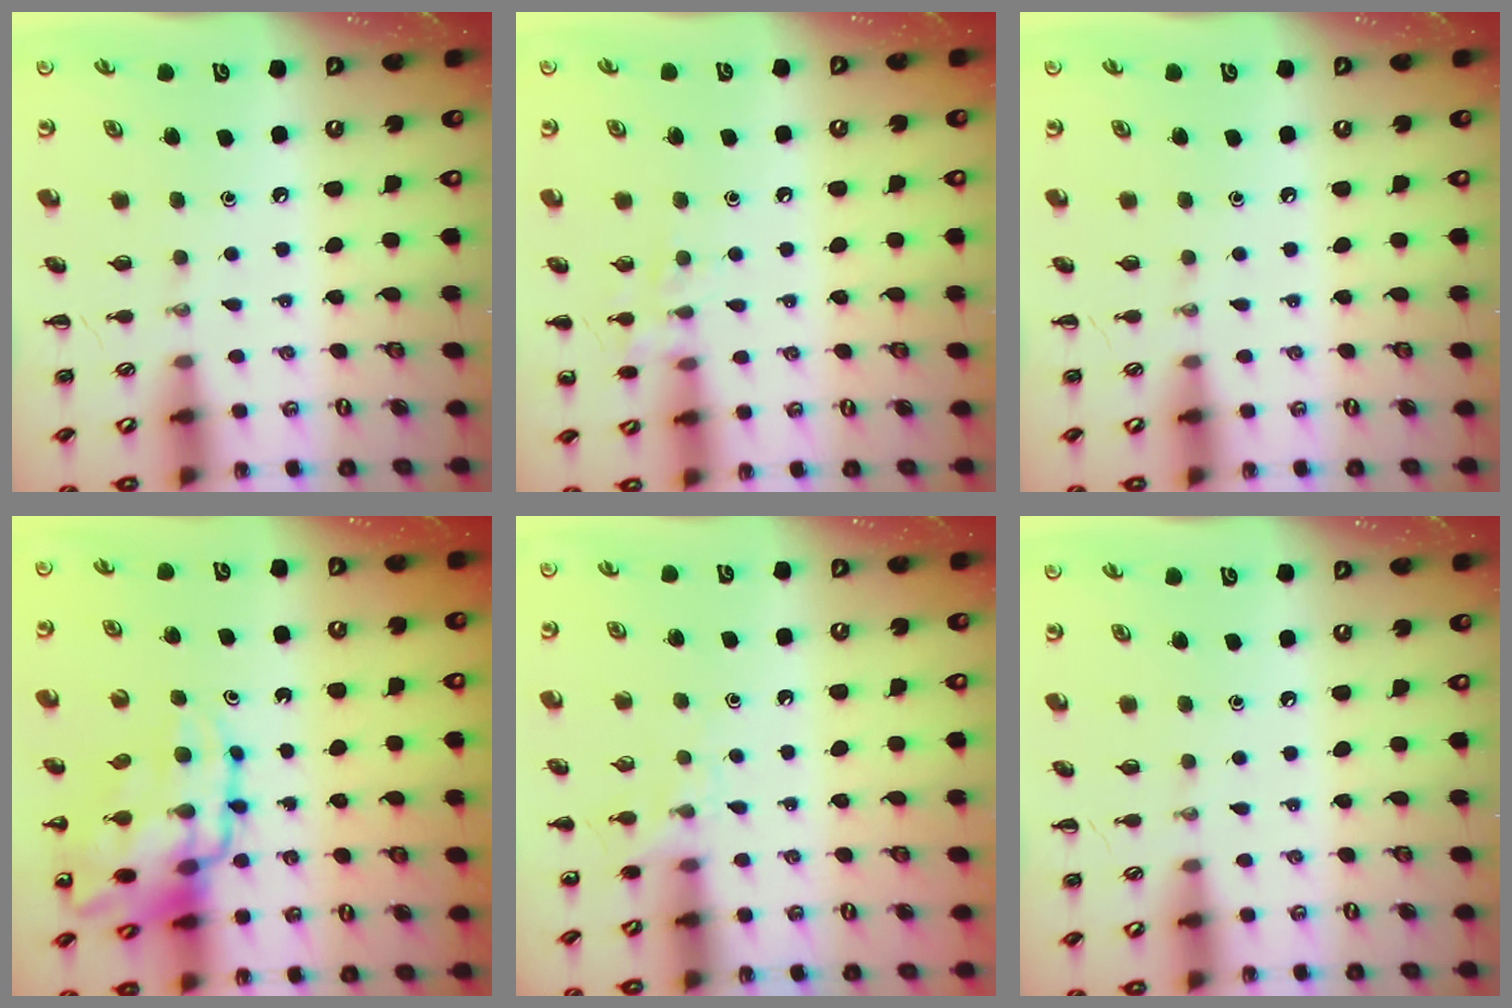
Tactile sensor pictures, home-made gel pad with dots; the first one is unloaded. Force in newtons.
{"total": 7.4, "press": 7.4, "slide": 0.9}
{"total": 0.0}
{"total": 18.2, "press": 17.7, "slide": 4.4}
{"total": 5.3, "press": 5.1, "slide": 1.6}
{"total": 0.0}